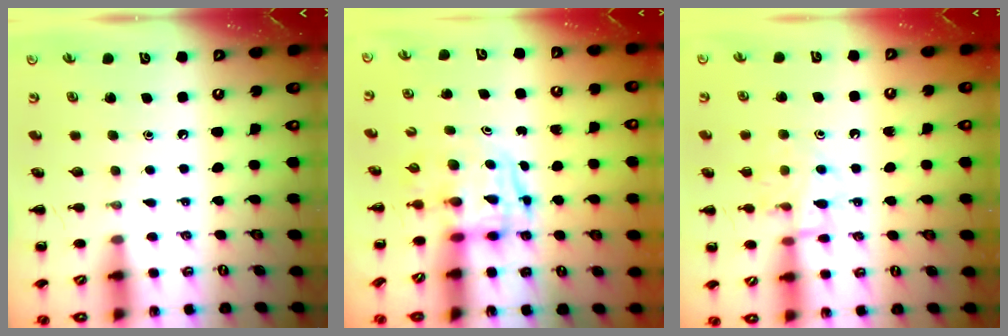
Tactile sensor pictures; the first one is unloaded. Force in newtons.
{"total": 3.2, "press": 3.2, "slide": 0.6}
{"total": 11.5, "press": 11.5, "slide": 0.7}